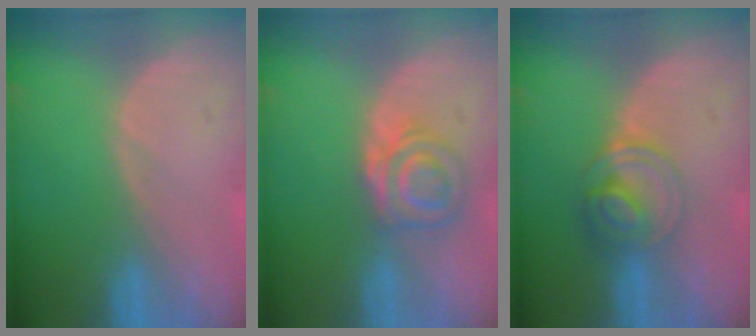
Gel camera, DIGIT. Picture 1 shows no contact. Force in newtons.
{"total": 5.5, "press": 5.3, "slide": 1.8}
{"total": 6.2, "press": 5.3, "slide": 3.1}